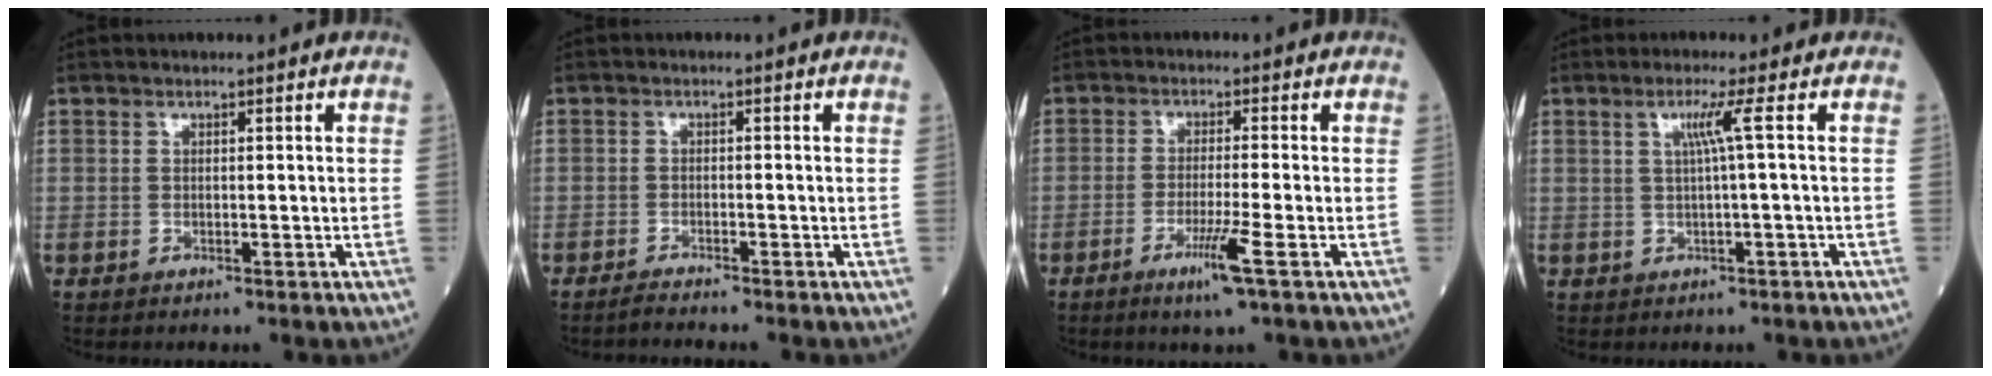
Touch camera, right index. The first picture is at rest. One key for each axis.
{"total": 1.3, "fx": -1.2, "fy": -0.6, "fz": 0.2, "tx": -0.010, "ty": -0.004, "tz": -0.027}
{"total": 5.0, "fx": -2.5, "fy": -0.9, "fz": 4.3, "tx": -0.081, "ty": -0.015, "tz": -0.049}
{"total": 2.9, "fx": 0.6, "fy": -1.2, "fz": 2.6, "tx": -0.055, "ty": 0.002, "tz": 0.014}